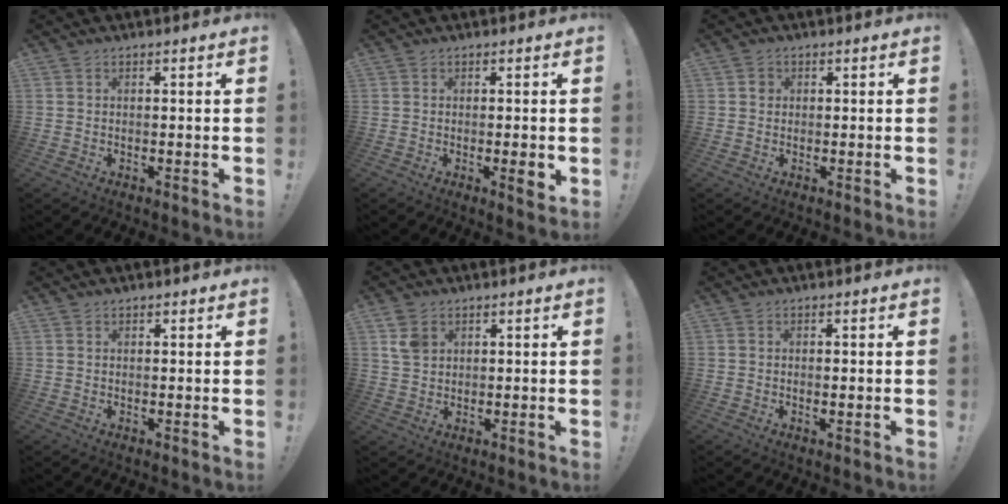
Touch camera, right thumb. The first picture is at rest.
{"total": 3.3, "force": [-0.5, 0.2, 3.3], "torque": [-0.040, -0.009, -0.009]}
{"total": 1.6, "force": [0.3, 1.5, 0.6], "torque": [0.005, -0.001, 0.001]}
{"total": 0.8, "force": [0.6, 0.6, 0.1], "torque": [0.007, -0.004, 0.010]}
{"total": 6.4, "force": [2.9, 4.7, 3.2], "torque": [-0.049, -0.003, 0.059]}
{"total": 0.8, "force": [0.3, 0.1, 0.8], "torque": [-0.014, -0.001, 0.005]}